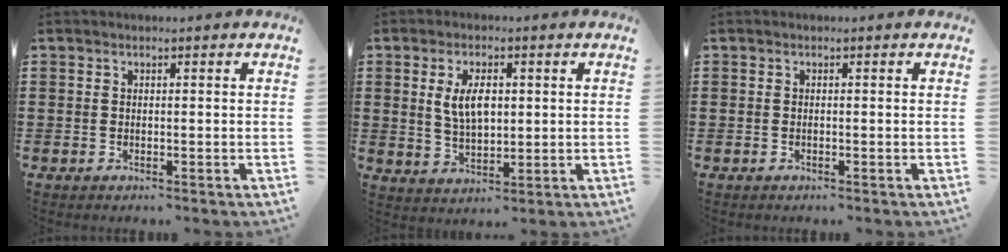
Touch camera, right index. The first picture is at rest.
{"total": 5.6, "force": [1.1, 2.7, 4.7], "torque": [-0.090, 0.006, 0.015]}
{"total": 0.0}